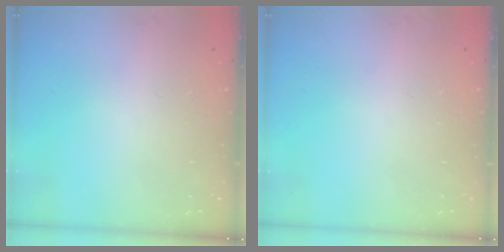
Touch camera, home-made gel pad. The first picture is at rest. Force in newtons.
{"total": 0.0}